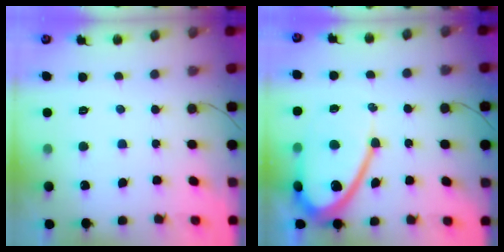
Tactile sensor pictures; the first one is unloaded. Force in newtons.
{"total": 12.6, "press": 12.5, "slide": 1.2}